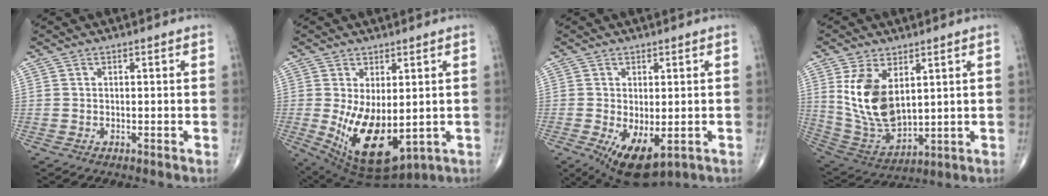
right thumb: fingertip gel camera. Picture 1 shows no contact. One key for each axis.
{"total": 13.9, "fx": -1.4, "fy": 7.0, "fz": 11.9, "tx": -0.199, "ty": -0.024, "tz": 0.005}
{"total": 9.1, "fx": -2.9, "fy": 4.3, "fz": 7.4, "tx": -0.112, "ty": -0.017, "tz": -0.032}
{"total": 13.9, "fx": 4.0, "fy": 7.8, "fz": 10.8, "tx": -0.192, "ty": -0.023, "tz": 0.099}